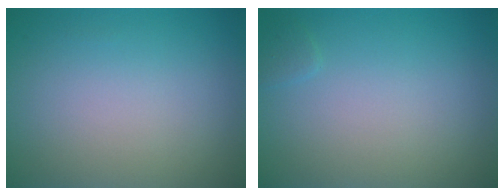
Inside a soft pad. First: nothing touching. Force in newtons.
{"total": 0.6, "press": 0.6, "slide": 0.0}